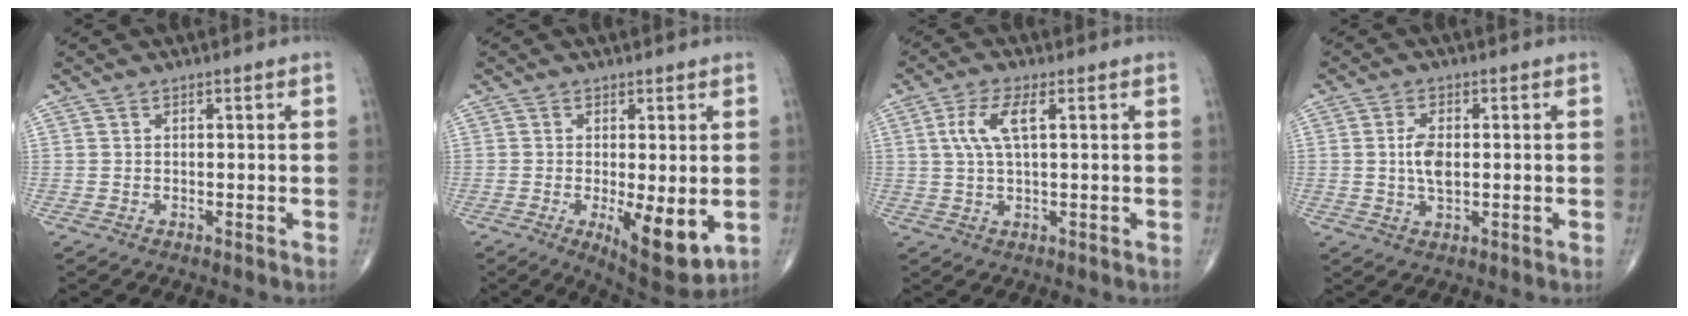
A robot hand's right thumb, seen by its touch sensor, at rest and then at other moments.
{"total": 10.0, "force": [-2.1, 3.5, 9.1], "torque": [-0.127, -0.025, -0.022]}
{"total": 6.1, "force": [1.6, 1.9, 5.5], "torque": [-0.133, 0.007, 0.035]}
{"total": 4.8, "force": [0.2, 2.5, 4.1], "torque": [-0.078, -0.001, 0.004]}